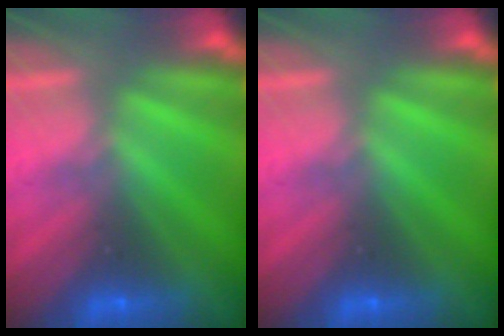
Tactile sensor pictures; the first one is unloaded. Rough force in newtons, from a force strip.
{"total": 0.0}